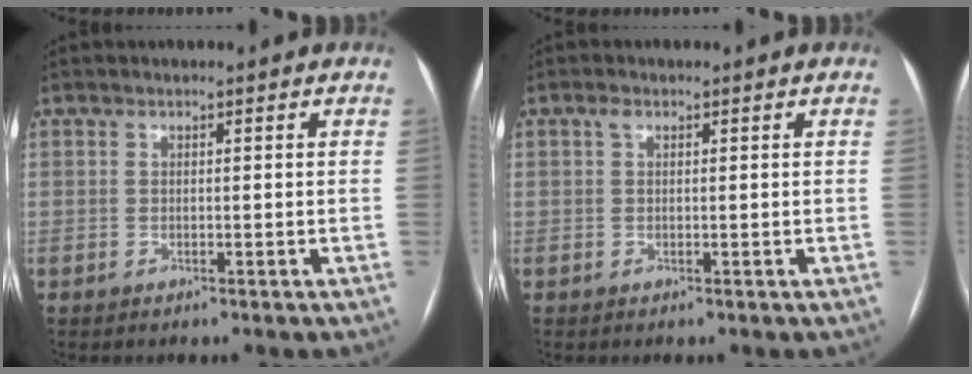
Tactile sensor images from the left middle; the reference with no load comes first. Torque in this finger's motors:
{"motor_torque": [0.15, -0.19, 0.08, 0.04]}